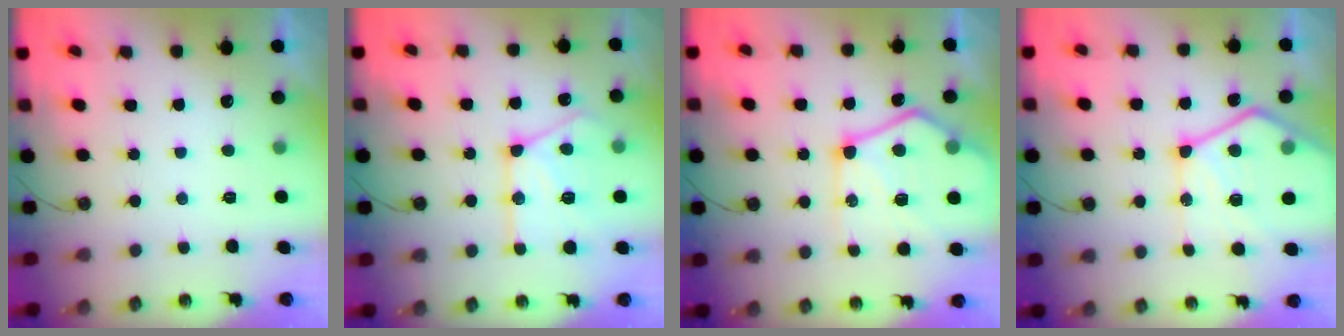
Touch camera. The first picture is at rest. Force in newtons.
{"total": 17.1, "press": 17.0, "slide": 1.4}
{"total": 21.8, "press": 21.7, "slide": 2.0}
{"total": 19.7, "press": 19.6, "slide": 2.1}